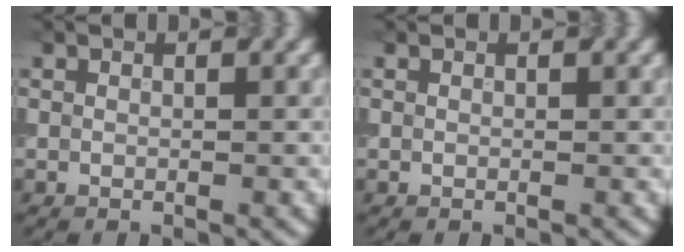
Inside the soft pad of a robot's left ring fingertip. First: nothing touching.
{"total": 0.0}